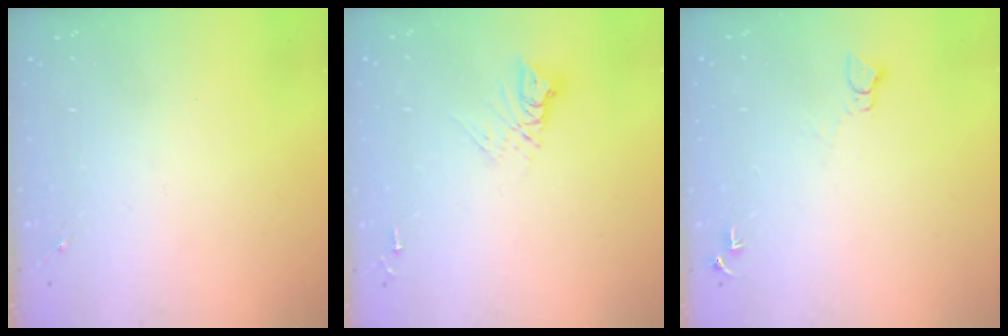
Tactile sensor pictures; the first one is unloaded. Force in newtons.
{"total": 9.3, "press": 9.3, "slide": 0.8}
{"total": 4.6, "press": 4.6, "slide": 0.5}